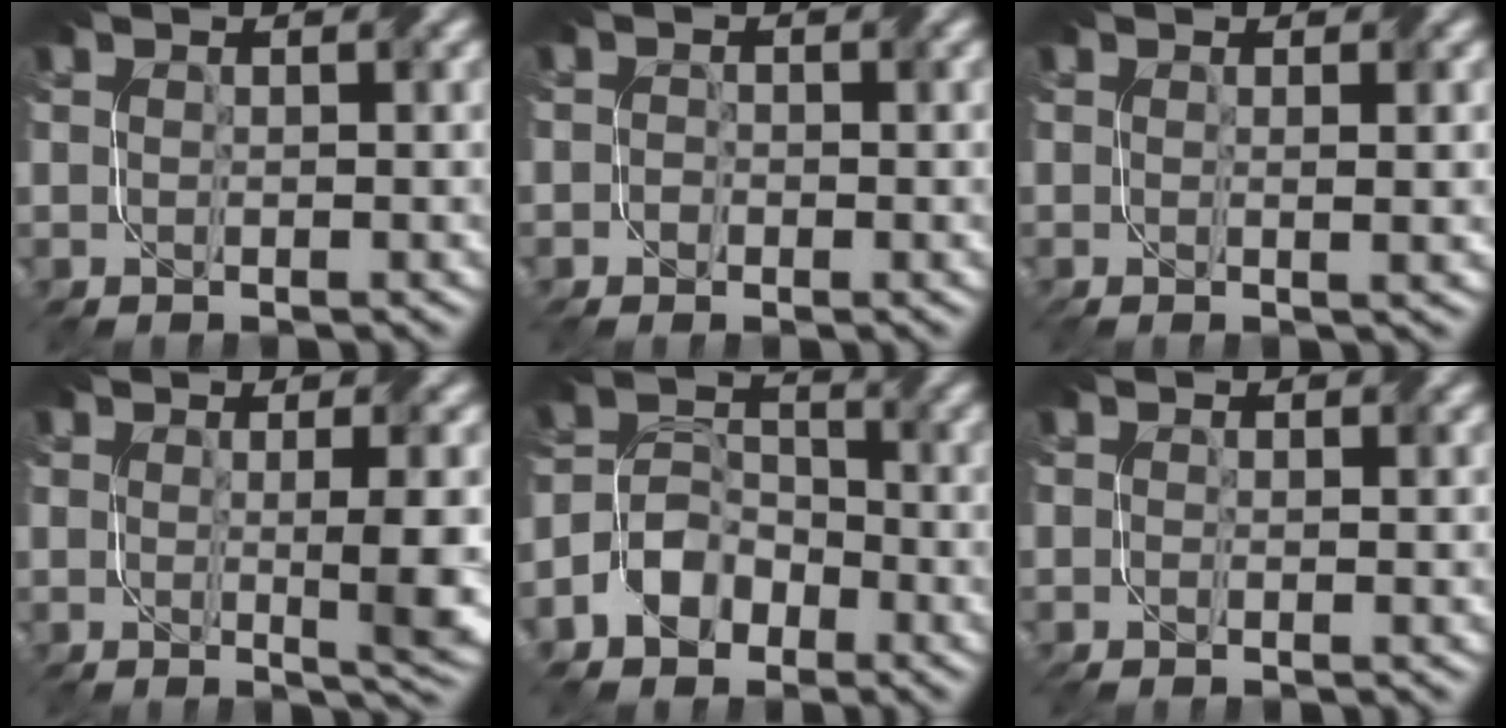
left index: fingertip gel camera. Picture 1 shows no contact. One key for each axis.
{"total": 1.2, "fx": -0.6, "fy": 0.8, "fz": 0.7, "tx": -0.012, "ty": -0.001, "tz": -0.013}
{"total": 2.2, "fx": 0.1, "fy": 0.6, "fz": 2.1, "tx": -0.026, "ty": -0.001, "tz": -0.002}
{"total": 5.3, "fx": -0.1, "fy": 1.1, "fz": 5.1, "tx": -0.071, "ty": -0.010, "tz": 0.003}
{"total": 4.8, "fx": -2.7, "fy": 3.5, "fz": 1.9, "tx": -0.024, "ty": 0.007, "tz": -0.059}
{"total": 0.9, "fx": -0.3, "fy": 0.2, "fz": 0.8, "tx": -0.016, "ty": -0.007, "tz": -0.008}